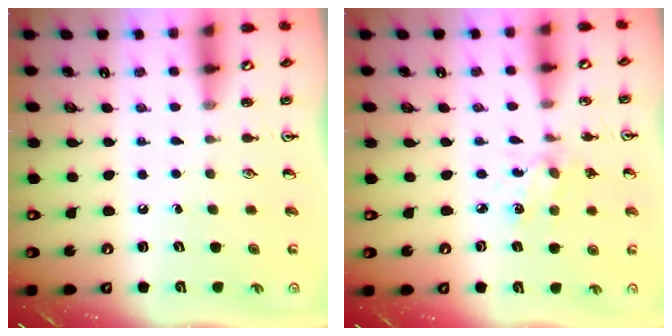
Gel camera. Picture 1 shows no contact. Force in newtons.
{"total": 2.6, "press": 2.5, "slide": 0.8}